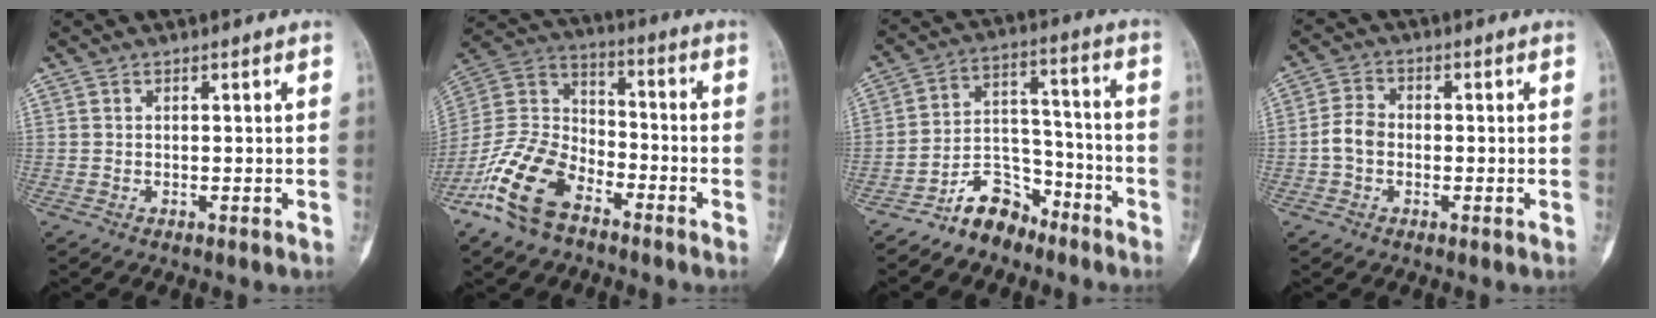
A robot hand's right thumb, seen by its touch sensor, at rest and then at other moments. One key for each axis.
{"total": 15.7, "fx": -9.4, "fy": 8.6, "fz": 9.1, "tx": -0.178, "ty": 0.059, "tz": -0.191}
{"total": 9.8, "fx": -7.6, "fy": 5.4, "fz": 3.1, "tx": -0.024, "ty": 0.091, "tz": -0.143}
{"total": 4.6, "fx": -0.9, "fy": 3.5, "fz": 2.8, "tx": -0.050, "ty": 0.015, "tz": -0.025}